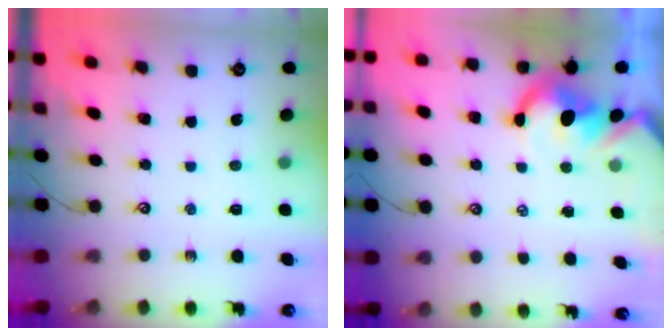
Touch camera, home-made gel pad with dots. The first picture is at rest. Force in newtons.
{"total": 3.8, "press": 3.7, "slide": 0.8}